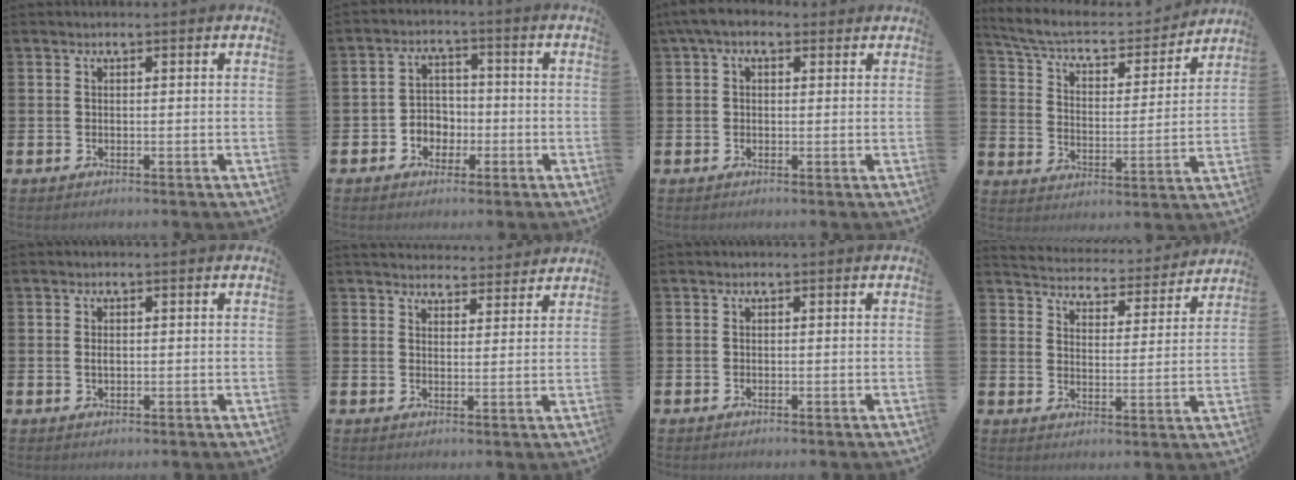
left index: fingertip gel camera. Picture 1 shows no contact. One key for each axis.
{"total": 3.4, "fx": -1.2, "fy": 3.0, "fz": 1.0, "tx": -0.029, "ty": 0.004, "tz": -0.030}
{"total": 3.8, "fx": 2.5, "fy": 1.9, "fz": 2.1, "tx": -0.057, "ty": 0.008, "tz": 0.046}
{"total": 7.7, "fx": 6.9, "fy": 2.1, "fz": 2.6, "tx": -0.082, "ty": -0.050, "tz": 0.114}
{"total": 0.9, "fx": 0.1, "fy": 0.5, "fz": 0.7, "tx": -0.015, "ty": 0.004, "tz": 0.001}
{"total": 4.0, "fx": 3.9, "fy": 0.9, "fz": -0.1, "tx": 0.000, "ty": -0.025, "tz": 0.069}
{"total": 0.0}
{"total": 4.8, "fx": 4.8, "fy": 0.6, "fz": 0.1, "tx": -0.025, "ty": -0.043, "tz": 0.080}